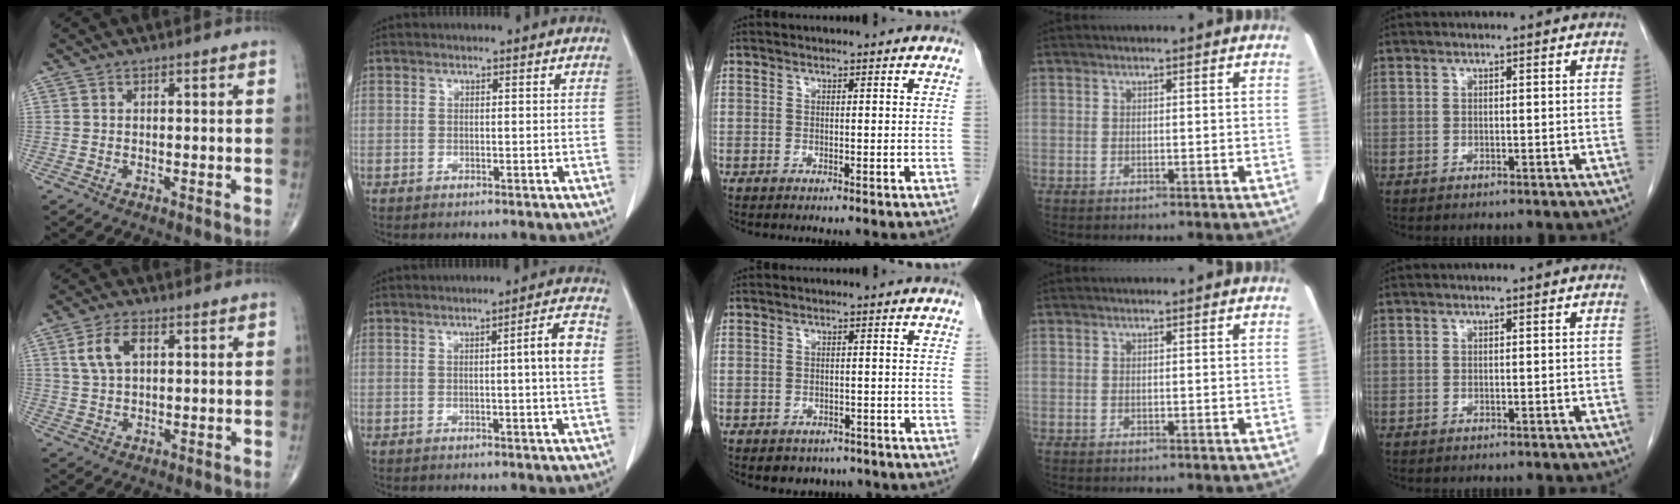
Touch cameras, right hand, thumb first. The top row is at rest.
{"thumb": {"total": 6.0, "force": [1.9, 3.3, 4.6], "torque": [-0.096, 0.005, 0.039]}, "index": {"total": 4.7, "force": [0.3, -0.5, 4.7], "torque": [-0.067, 0.002, 0.004]}, "middle": {"total": 4.2, "force": [-3.2, 2.7, 0.5], "torque": [0.000, 0.008, -0.039]}}